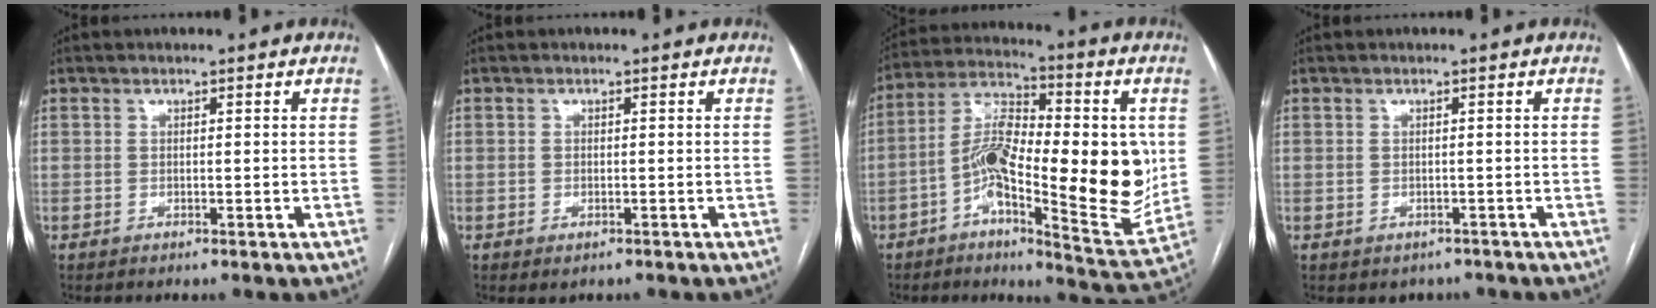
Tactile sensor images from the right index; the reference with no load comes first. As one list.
[{"total": 1.1, "force": [-0.6, 0.6, 0.7], "torque": [-0.011, -0.001, -0.003]}, {"total": 21.0, "force": [-1.4, 5.8, 20.1], "torque": [-0.324, 0.009, -0.023]}, {"total": 2.3, "force": [-1.7, 1.6, 0.4], "torque": [-0.002, 0.003, -0.019]}]